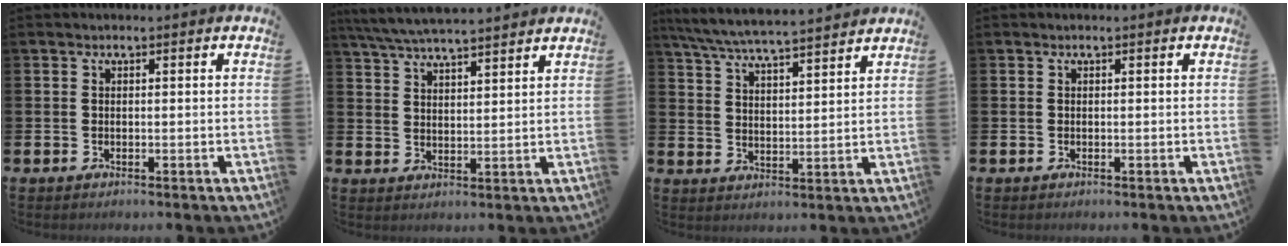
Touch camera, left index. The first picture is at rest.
{"total": 5.8, "force": [5.7, 0.2, 1.4], "torque": [-0.050, -0.022, 0.103]}
{"total": 6.5, "force": [6.2, 0.1, 1.9], "torque": [-0.063, -0.039, 0.109]}
{"total": 0.0}